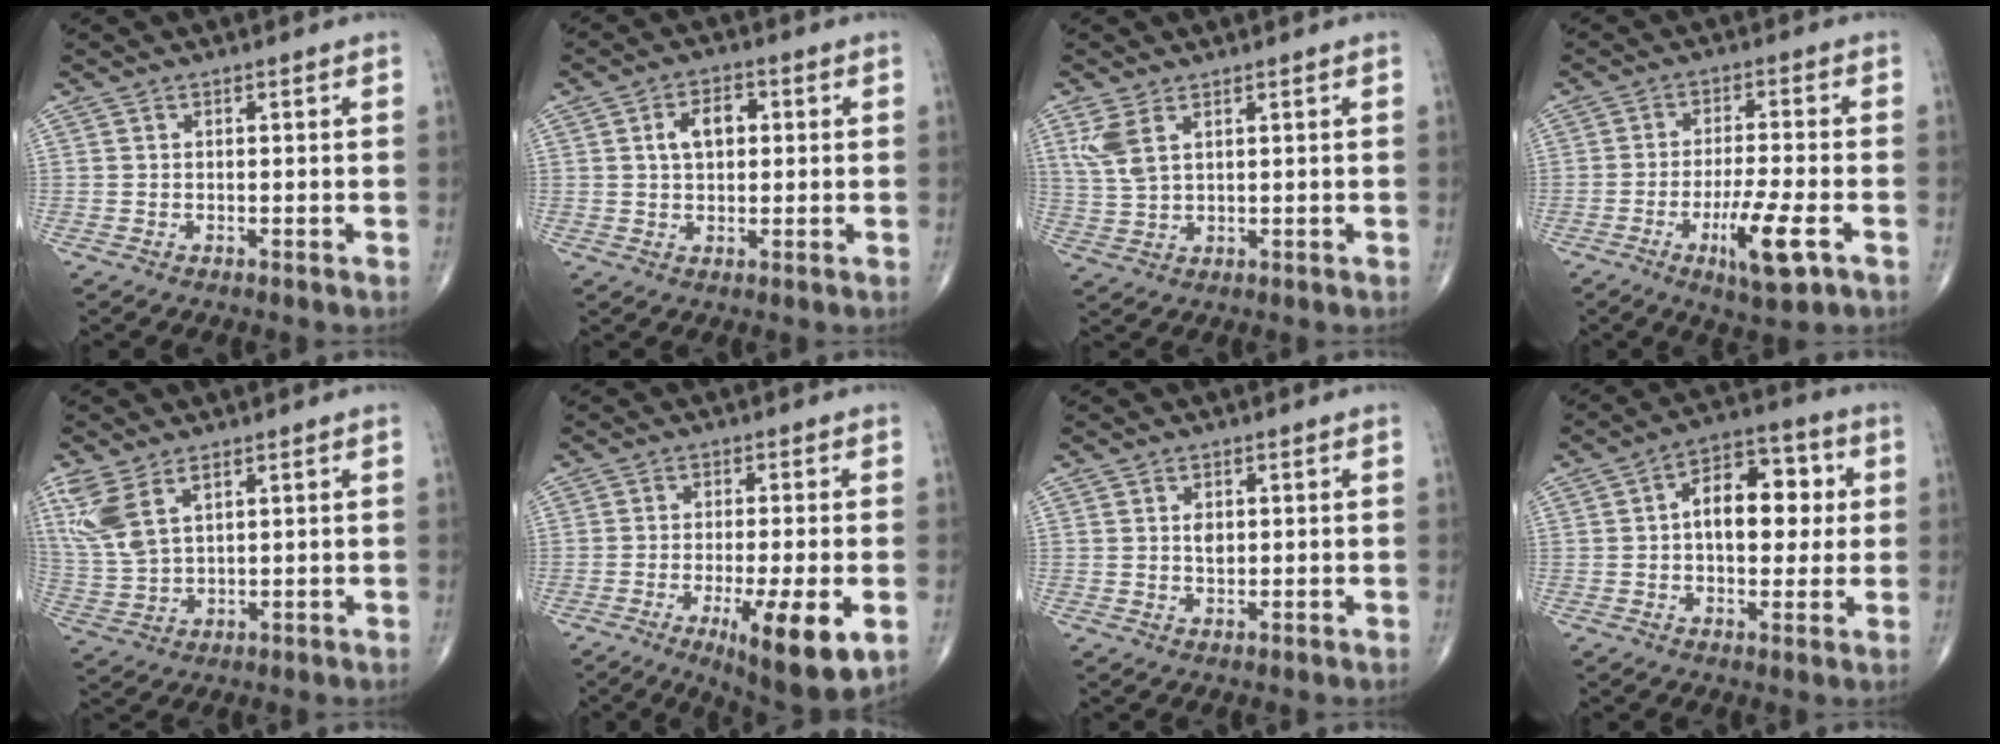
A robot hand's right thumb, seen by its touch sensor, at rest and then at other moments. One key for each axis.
{"total": 6.0, "fx": 1.2, "fy": 3.8, "fz": 4.5, "tx": -0.068, "ty": 0.010, "tz": 0.016}
{"total": 5.3, "fx": 2.5, "fy": 2.4, "fz": 4.0, "tx": -0.098, "ty": -0.003, "tz": 0.063}
{"total": 9.7, "fx": -4.1, "fy": 1.9, "fz": 8.6, "tx": -0.159, "ty": 0.004, "tz": -0.065}
{"total": 8.9, "fx": 4.4, "fy": 4.3, "fz": 6.5, "tx": -0.153, "ty": -0.004, "tz": 0.102}
{"total": 12.9, "fx": -4.5, "fy": 2.9, "fz": 11.8, "tx": -0.181, "ty": -0.017, "tz": -0.062}
{"total": 2.1, "fx": 0.5, "fy": 1.3, "fz": 1.6, "tx": -0.022, "ty": -0.003, "tz": 0.010}
{"total": 12.9, "fx": 1.5, "fy": 7.7, "fz": 10.3, "tx": -0.118, "ty": 0.022, "tz": 0.017}